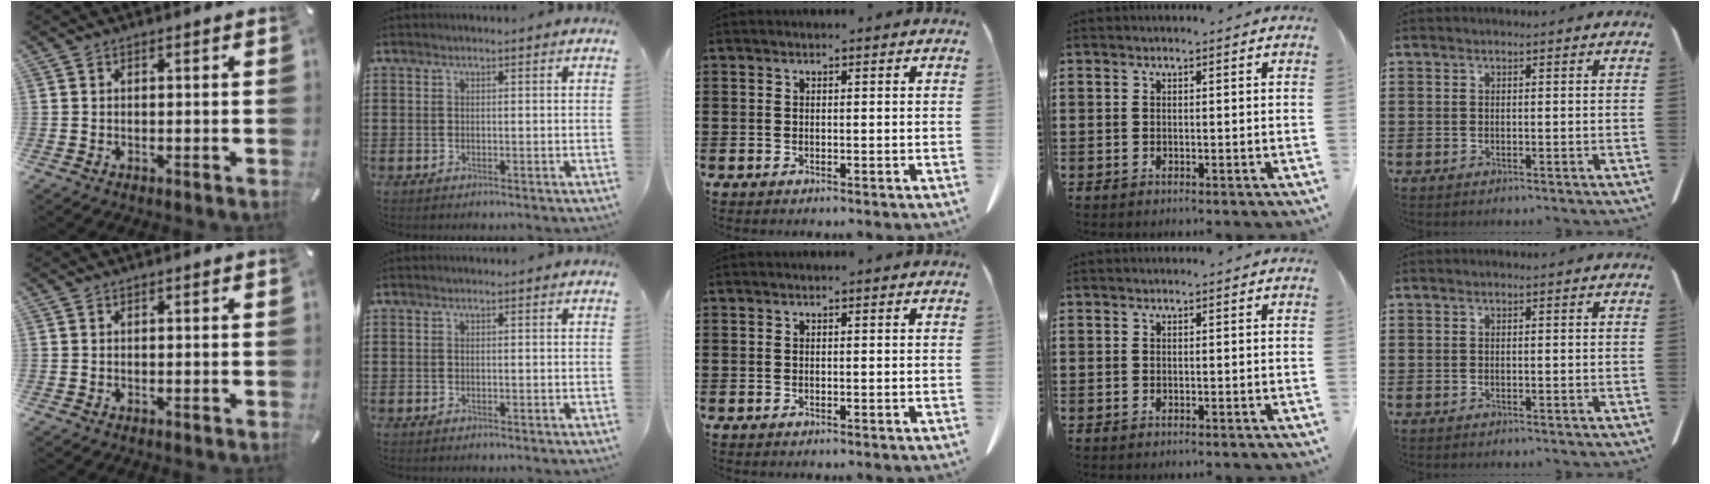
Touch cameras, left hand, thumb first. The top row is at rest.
{}